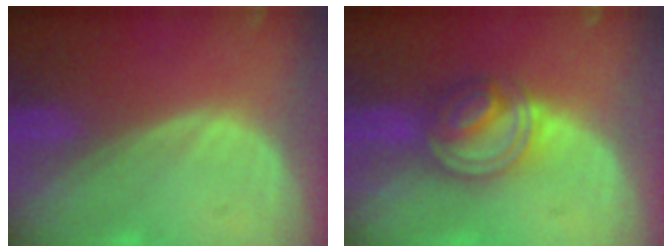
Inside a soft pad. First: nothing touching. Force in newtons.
{"total": 6.3, "press": 6.1, "slide": 1.6}